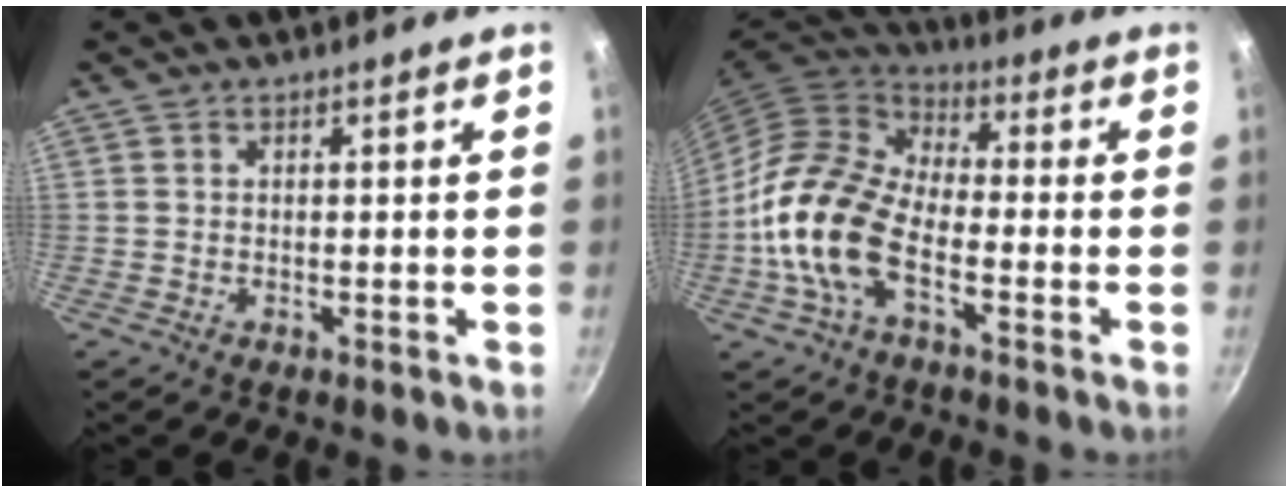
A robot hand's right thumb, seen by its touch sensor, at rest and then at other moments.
{"total": 15.7, "force": [-4.9, 8.4, 12.3], "torque": [-0.223, 0.038, -0.112]}